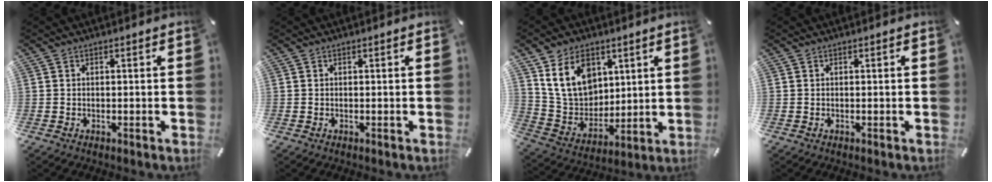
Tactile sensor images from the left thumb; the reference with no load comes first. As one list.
[{"total": 0.0}, {"total": 13.6, "force": [6.3, 10.3, 6.3], "torque": [-0.128, -0.016, 0.126]}, {"total": 0.0}]